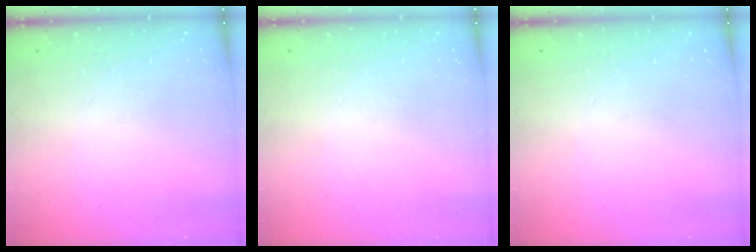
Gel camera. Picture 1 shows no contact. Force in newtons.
{"total": 0.0}
{"total": 0.0}